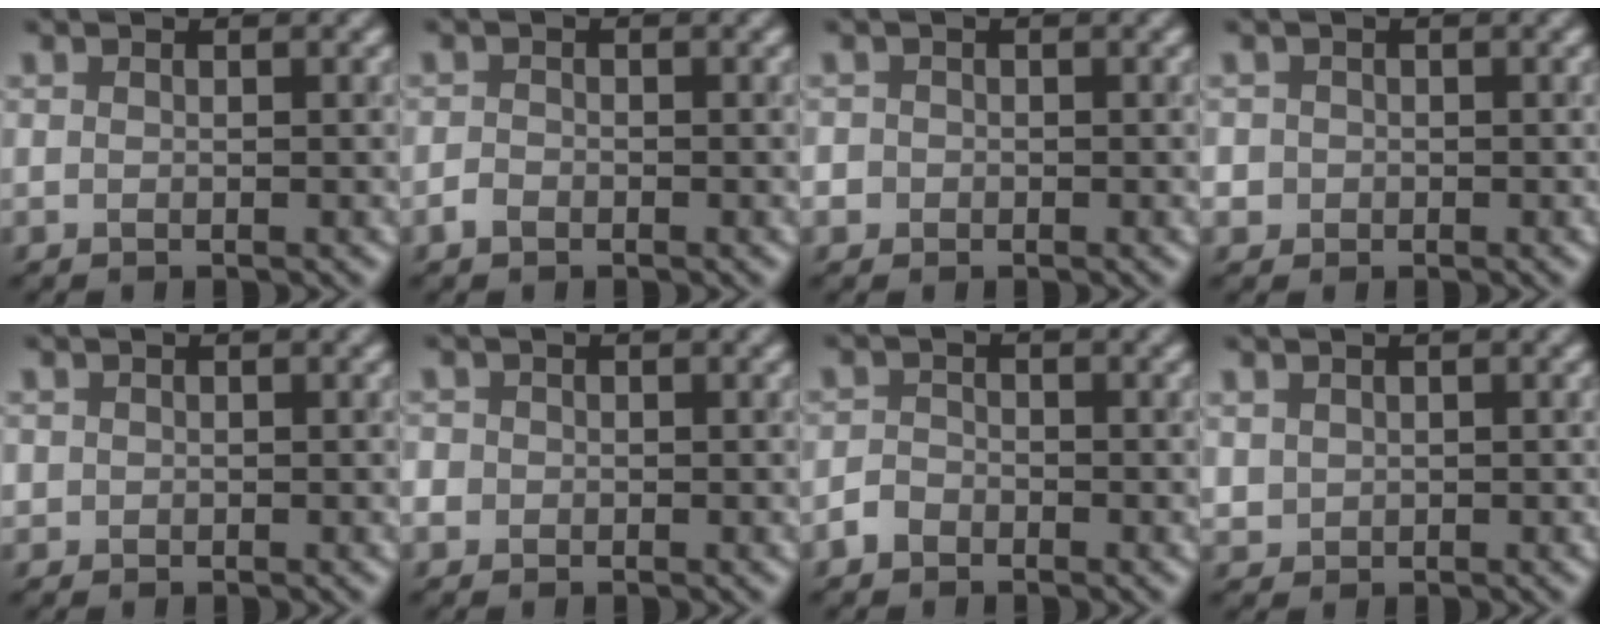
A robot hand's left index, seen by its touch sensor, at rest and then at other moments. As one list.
[{"total": 0.9, "force": [-0.6, 0.5, 0.3], "torque": [-0.001, 0.004, -0.014]}, {"total": 1.0, "force": [-0.3, 0.9, -0.1], "torque": [0.014, 0.001, -0.004]}, {"total": 1.5, "force": [-0.3, 1.5, 0.2], "torque": [0.013, 0.006, -0.009]}, {"total": 0.6, "force": [0.1, 0.5, -0.2], "torque": [0.012, -0.002, 0.001]}, {"total": 1.0, "force": [-0.2, 1.0, 0.0], "torque": [0.011, 0.001, -0.005]}, {"total": 1.4, "force": [-1.0, 0.9, 0.3], "torque": [0.004, 0.007, -0.024]}, {"total": 1.0, "force": [0.4, 0.9, -0.2], "torque": [0.014, 0.000, 0.010]}]